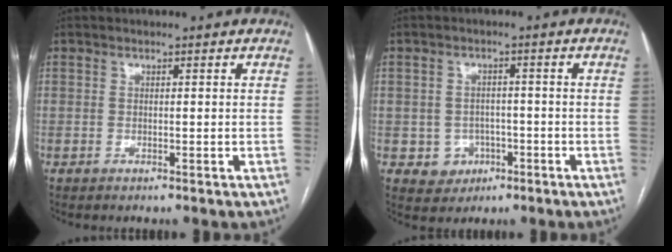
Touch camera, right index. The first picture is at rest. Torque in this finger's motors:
{"motor_torque": [-0.09, 0.14, -0.56, -0.10]}